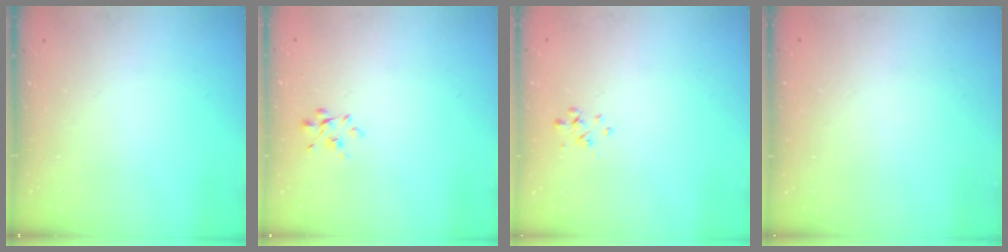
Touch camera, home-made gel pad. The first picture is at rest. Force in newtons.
{"total": 2.2, "press": 2.1, "slide": 0.7}
{"total": 0.9, "press": 0.7, "slide": 0.5}
{"total": 1.9, "press": 1.9, "slide": 0.2}